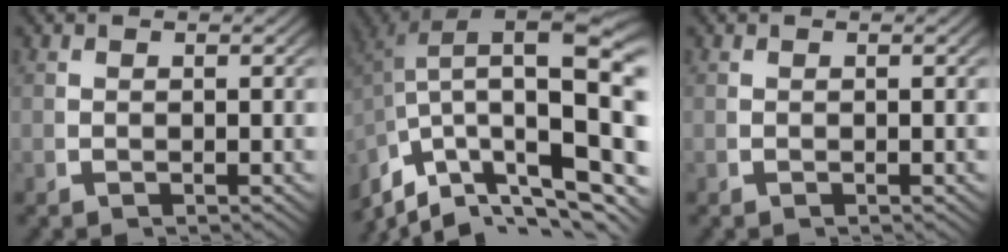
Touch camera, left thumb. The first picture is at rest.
{"total": 18.7, "force": [-0.1, 11.7, 14.6], "torque": [-0.268, -0.046, 0.017]}
{"total": 0.0}